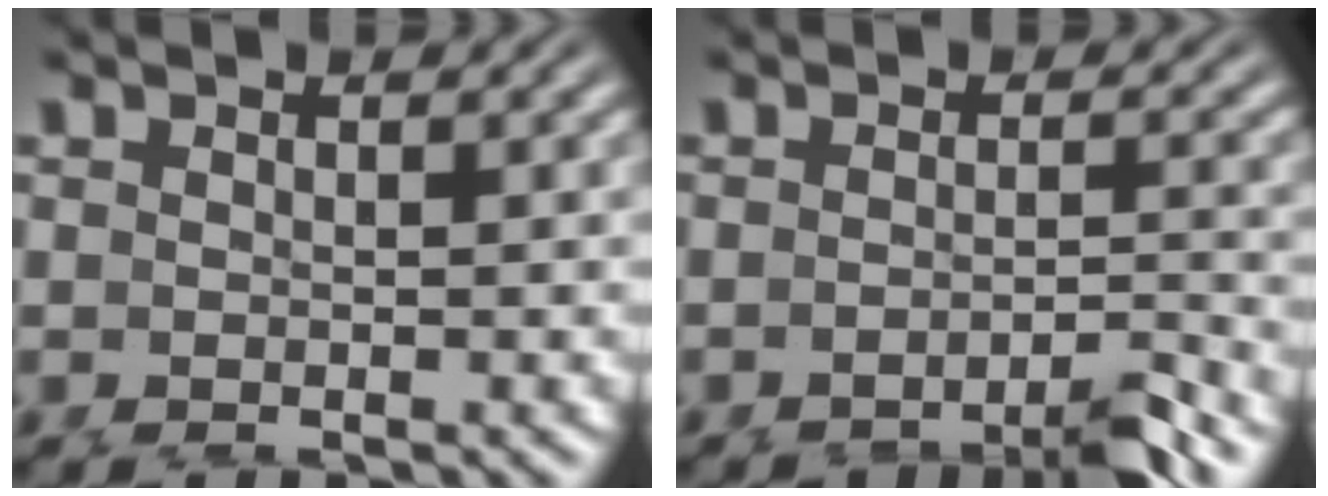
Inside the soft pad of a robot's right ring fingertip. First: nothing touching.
{"total": 3.6, "force": [-3.0, 0.0, 2.0], "torque": [-0.016, -0.002, -0.046]}